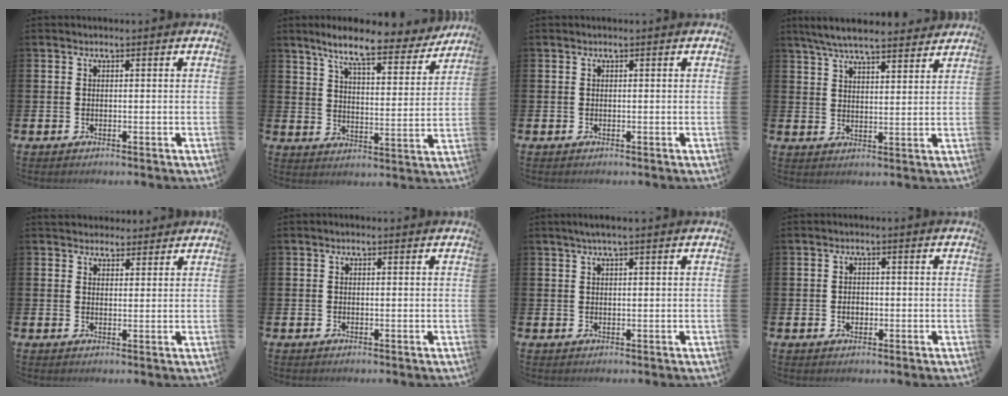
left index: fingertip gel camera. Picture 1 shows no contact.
{"total": 8.8, "force": [7.5, 1.7, 4.3], "torque": [-0.097, -0.038, 0.125]}
{"total": 0.0}
{"total": 6.6, "force": [6.2, 0.9, 1.9], "torque": [-0.055, -0.028, 0.112]}
{"total": 3.5, "force": [3.2, 1.4, -0.2], "torque": [0.005, -0.011, 0.057]}
{"total": 0.0}
{"total": 1.9, "force": [1.4, 0.1, 1.3], "torque": [-0.023, 0.003, 0.023]}
{"total": 1.7, "force": [-0.2, 1.3, 1.0], "torque": [-0.013, 0.004, -0.009]}